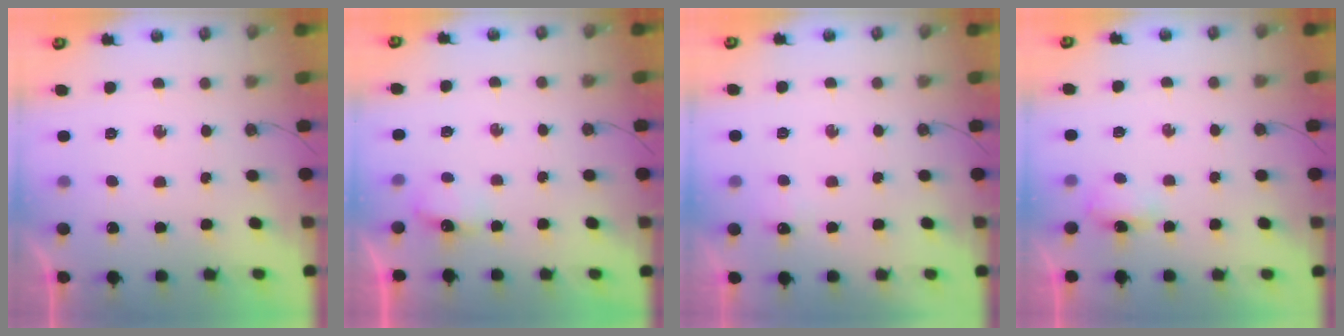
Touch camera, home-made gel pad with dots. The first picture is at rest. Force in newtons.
{"total": 4.0, "press": 3.9, "slide": 0.6}
{"total": 3.2, "press": 3.1, "slide": 0.5}
{"total": 3.6, "press": 3.5, "slide": 0.5}